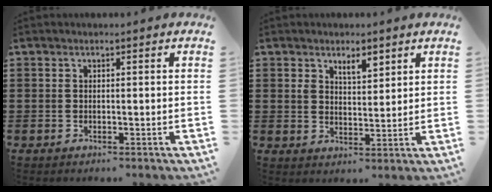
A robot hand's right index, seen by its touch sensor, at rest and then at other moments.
{"total": 3.7, "force": [2.7, 1.7, 1.9], "torque": [-0.036, 0.004, 0.047]}